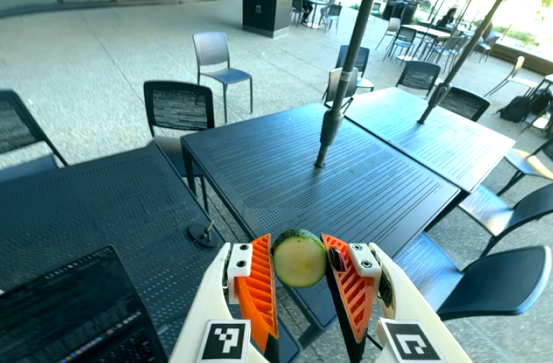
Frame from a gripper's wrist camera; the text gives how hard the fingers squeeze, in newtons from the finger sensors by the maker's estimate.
{"total": 8.1, "left": 7.5, "right": 8.6}